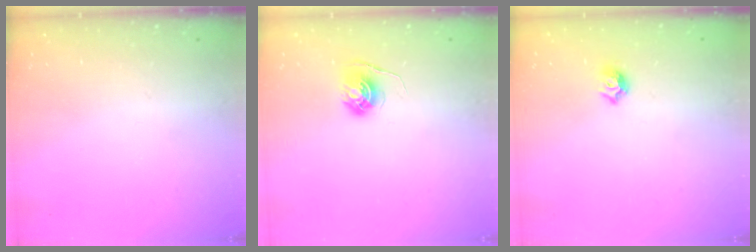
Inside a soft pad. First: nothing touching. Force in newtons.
{"total": 5.6, "press": 5.5, "slide": 0.6}
{"total": 5.2, "press": 5.1, "slide": 0.9}